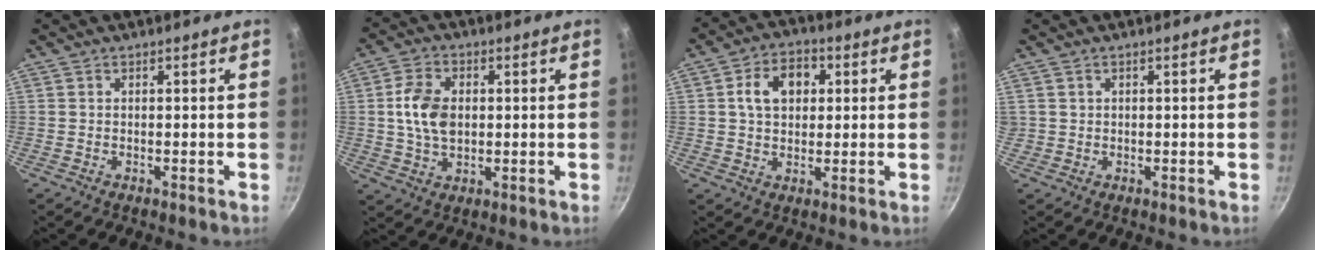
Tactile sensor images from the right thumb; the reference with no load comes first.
{"total": 8.6, "force": [0.7, 5.9, 6.3], "torque": [-0.107, 0.006, 0.011]}
{"total": 8.8, "force": [2.0, 6.5, 5.7], "torque": [-0.069, 0.010, 0.025]}
{"total": 0.7, "force": [0.2, 0.7, 0.1], "torque": [0.005, 0.007, 0.006]}